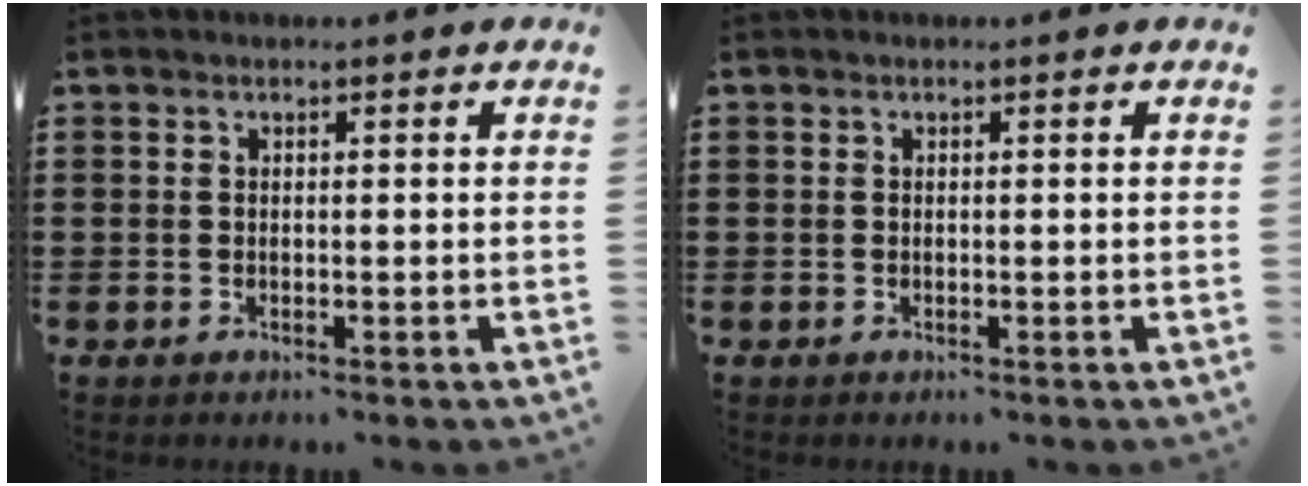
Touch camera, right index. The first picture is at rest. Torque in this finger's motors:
{"motor_torque": [0.01, 0.01, 0.00, 0.00]}